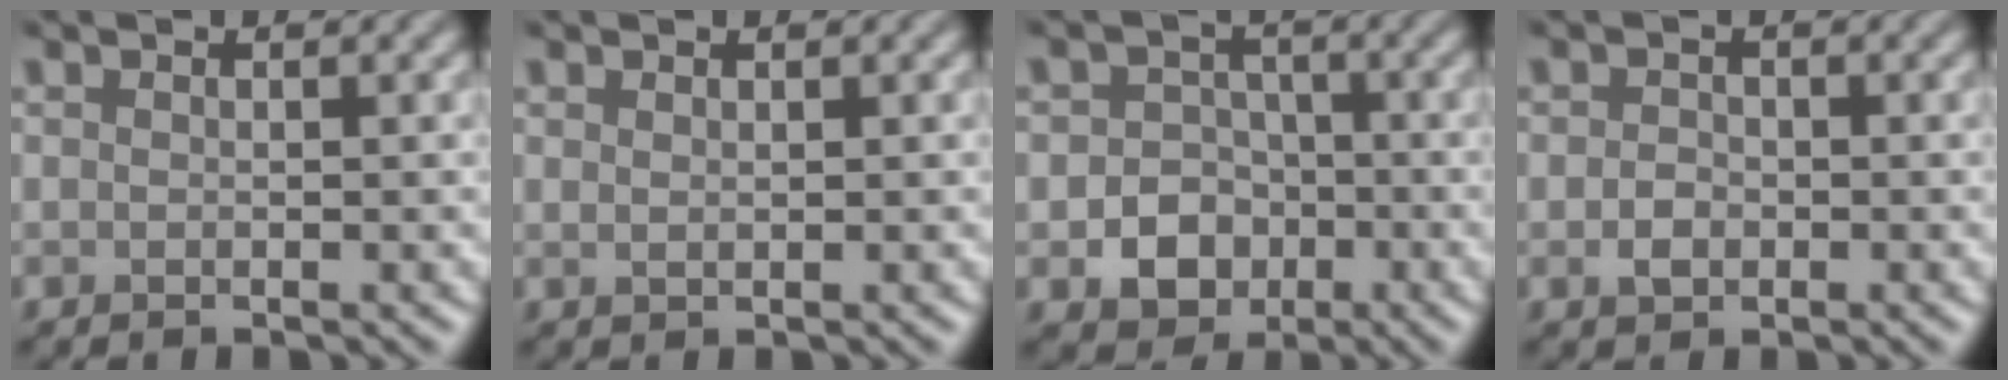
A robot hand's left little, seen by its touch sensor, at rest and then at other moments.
{"total": 0.6, "force": [0.4, 0.2, 0.3], "torque": [-0.008, -0.002, 0.009]}
{"total": 5.0, "force": [-1.7, 4.2, 2.0], "torque": [-0.005, -0.003, -0.045]}
{"total": 1.6, "force": [-0.4, 1.2, 1.0], "torque": [-0.018, -0.002, -0.012]}